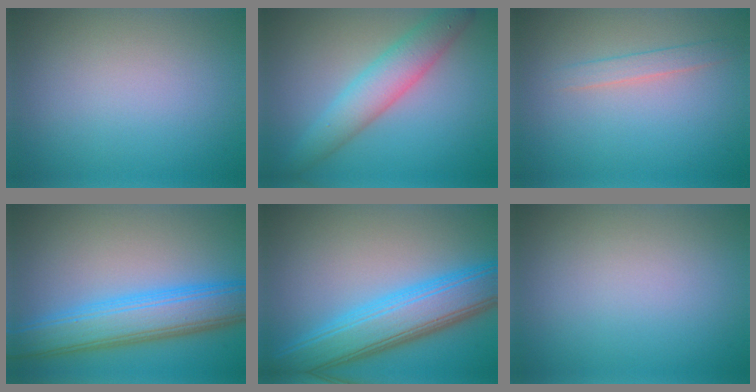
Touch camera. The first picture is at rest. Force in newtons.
{"total": 4.7, "press": 4.7, "slide": 0.1}
{"total": 1.5, "press": 1.5, "slide": 0.0}
{"total": 7.4, "press": 7.4, "slide": 0.2}
{"total": 8.0, "press": 8.0, "slide": 0.4}
{"total": 0.0}